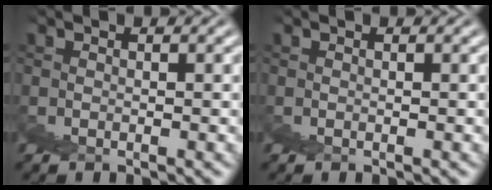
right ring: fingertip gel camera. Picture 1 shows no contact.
{"total": 0.0}